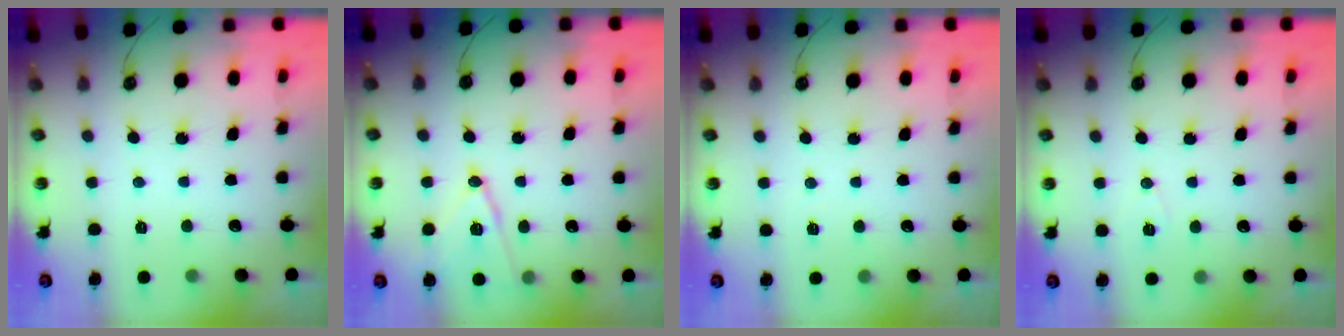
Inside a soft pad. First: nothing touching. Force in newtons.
{"total": 12.6, "press": 12.3, "slide": 2.4}
{"total": 2.2, "press": 1.9, "slide": 1.1}
{"total": 5.0, "press": 4.2, "slide": 2.7}